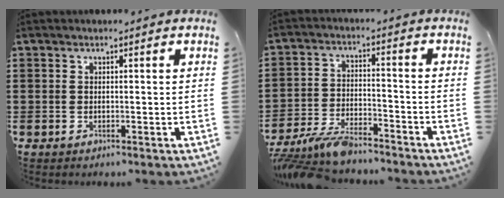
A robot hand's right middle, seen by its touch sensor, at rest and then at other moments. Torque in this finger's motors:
{"motor_torque": [1.15, -0.14, 0.46, 0.09]}